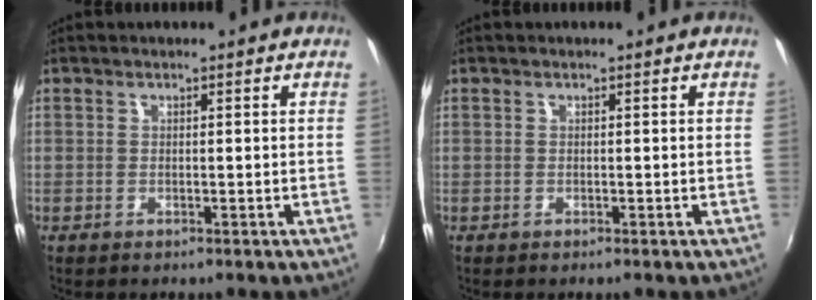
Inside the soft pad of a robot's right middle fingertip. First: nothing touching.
{"total": 0.0}